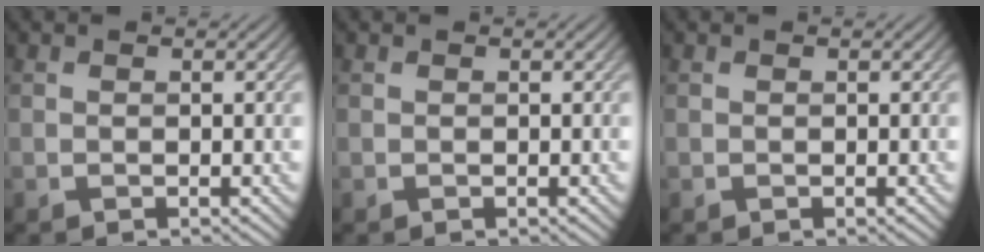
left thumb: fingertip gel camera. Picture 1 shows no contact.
{"total": 0.0}
{"total": 0.0}